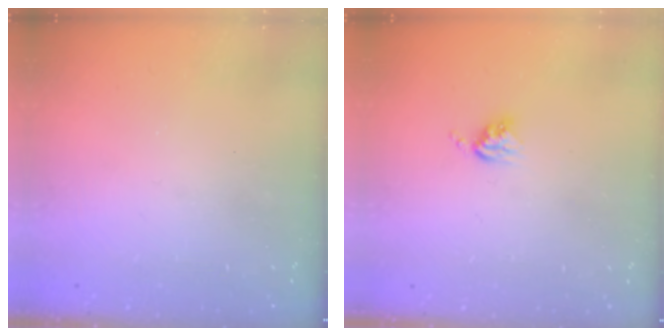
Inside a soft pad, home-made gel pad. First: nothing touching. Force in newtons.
{"total": 3.9, "press": 3.9, "slide": 0.5}